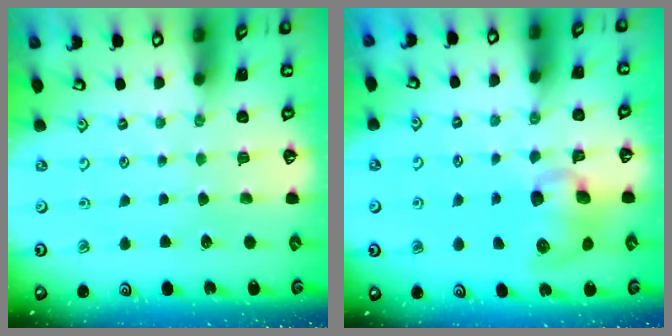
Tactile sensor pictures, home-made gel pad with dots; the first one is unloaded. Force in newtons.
{"total": 9.9, "press": 9.8, "slide": 1.1}